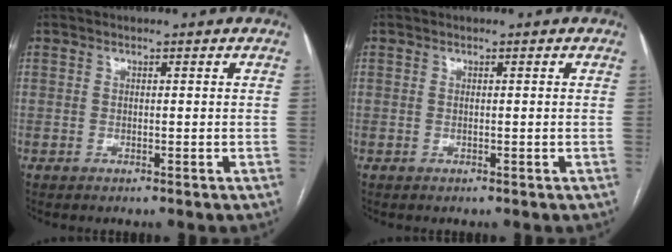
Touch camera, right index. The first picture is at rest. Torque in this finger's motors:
{"motor_torque": [0.09, 0.03, 0.03, 0.01]}